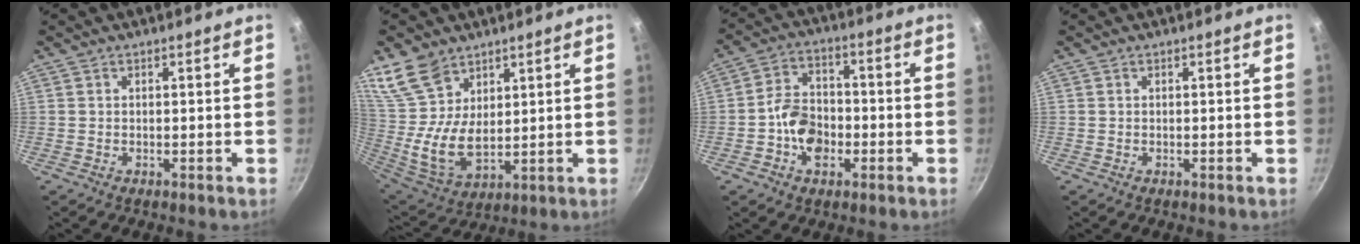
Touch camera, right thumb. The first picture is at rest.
{"total": 14.5, "force": [8.3, 9.0, 7.7], "torque": [-0.138, -0.050, 0.175]}
{"total": 9.2, "force": [-2.6, 6.5, 5.9], "torque": [-0.079, 0.028, -0.054]}
{"total": 0.0}